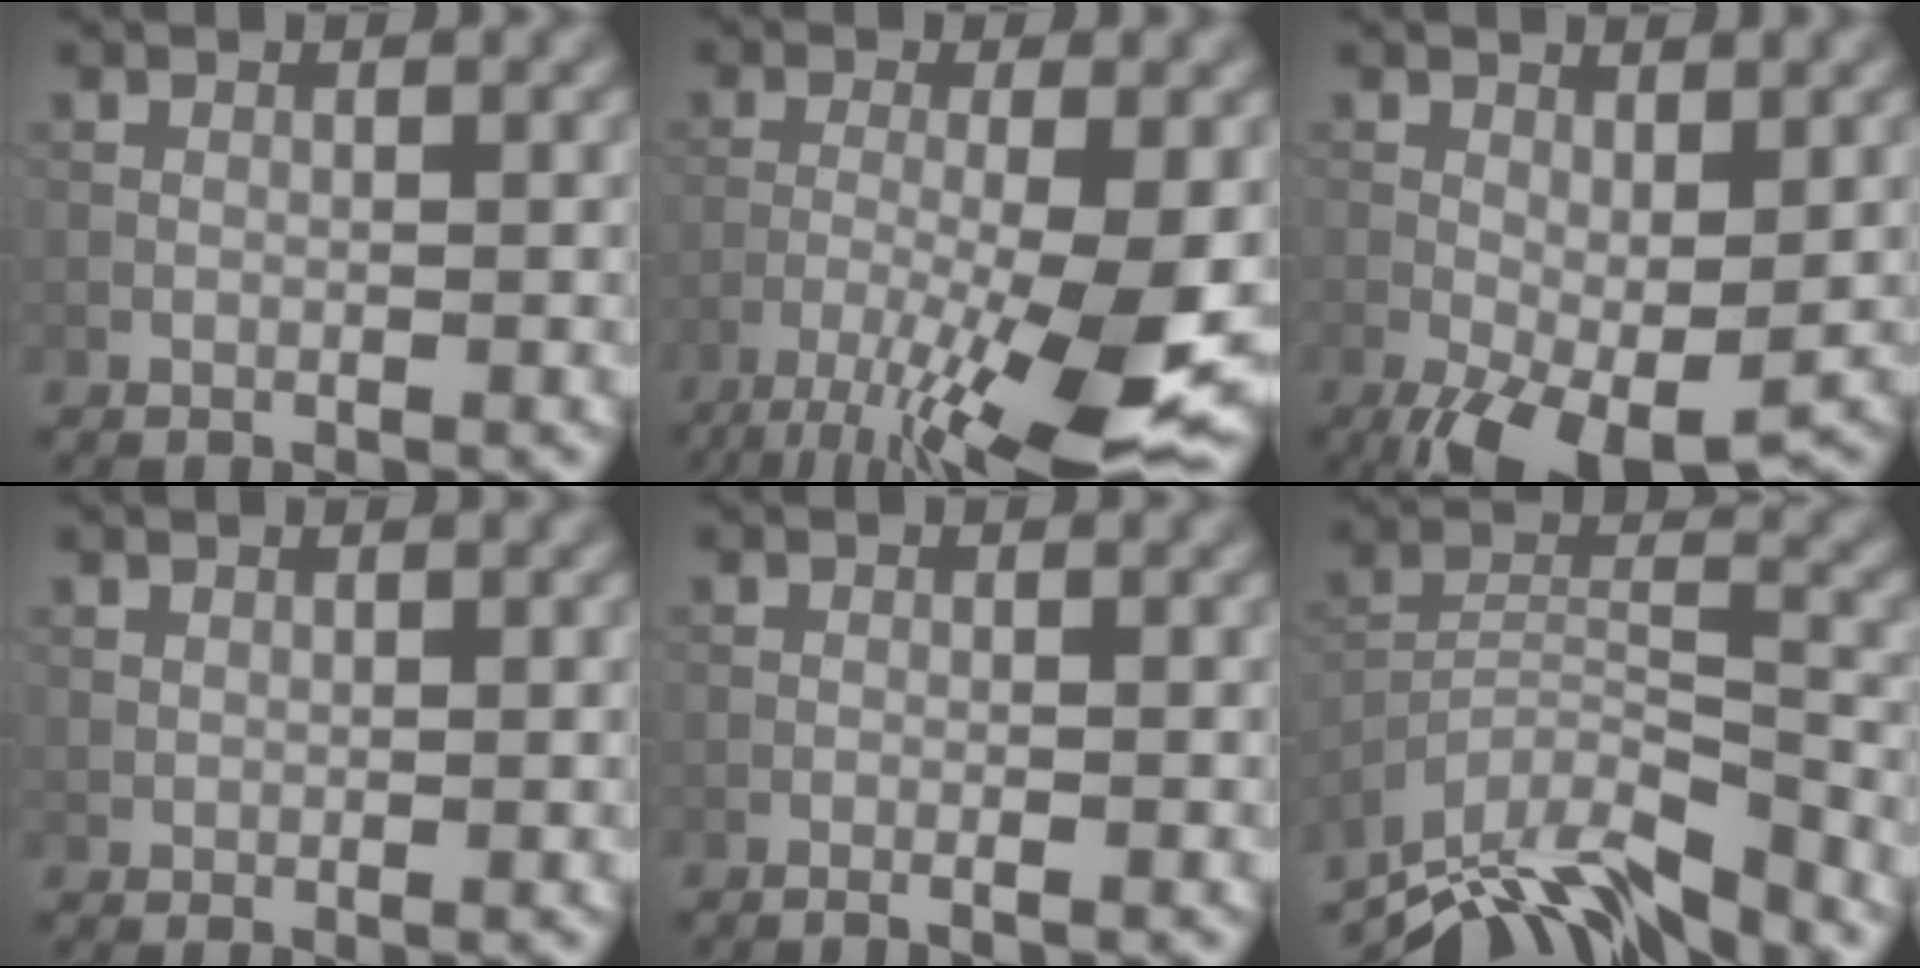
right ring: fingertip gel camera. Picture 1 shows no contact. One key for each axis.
{"total": 11.3, "fx": -5.8, "fy": 1.9, "fz": 9.5, "tx": -0.176, "ty": -0.013, "tz": -0.091}
{"total": 6.9, "fx": -2.7, "fy": 3.0, "fz": 5.6, "tx": -0.113, "ty": -0.017, "tz": -0.035}
{"total": 0.9, "fx": 0.8, "fy": 0.3, "fz": 0.1, "tx": -0.001, "ty": -0.001, "tz": 0.019}
{"total": 0.7, "fx": -0.3, "fy": 0.0, "fz": 0.7, "tx": -0.011, "ty": 0.005, "tz": -0.011}
{"total": 10.1, "fx": -8.4, "fy": 2.4, "fz": 5.0, "tx": -0.096, "ty": 0.004, "tz": -0.154}